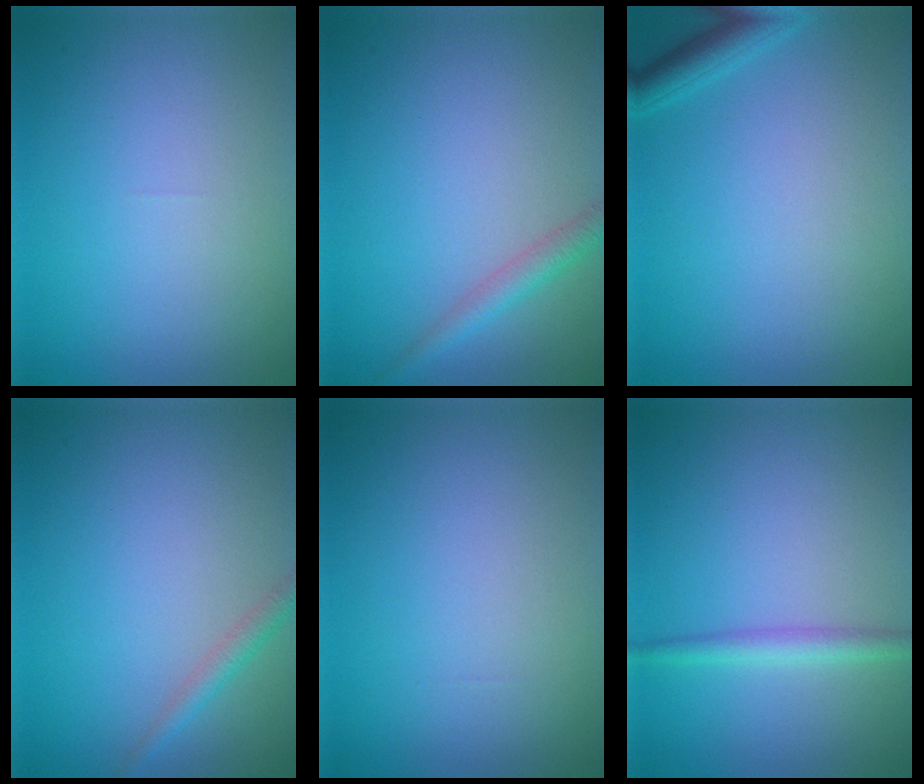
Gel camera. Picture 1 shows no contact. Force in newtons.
{"total": 2.1, "press": 2.1, "slide": 0.0}
{"total": 2.1, "press": 2.1, "slide": 0.1}
{"total": 1.6, "press": 1.6, "slide": 0.1}
{"total": 0.0}
{"total": 2.0, "press": 2.0, "slide": 0.1}